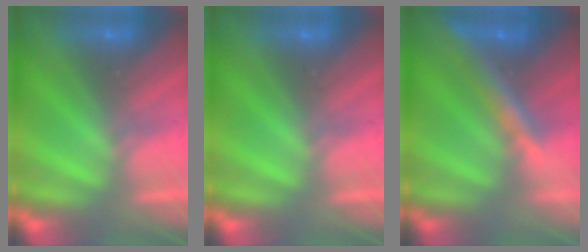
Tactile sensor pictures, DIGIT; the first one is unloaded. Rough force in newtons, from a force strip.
{"total": 0.0}
{"total": 9.1}